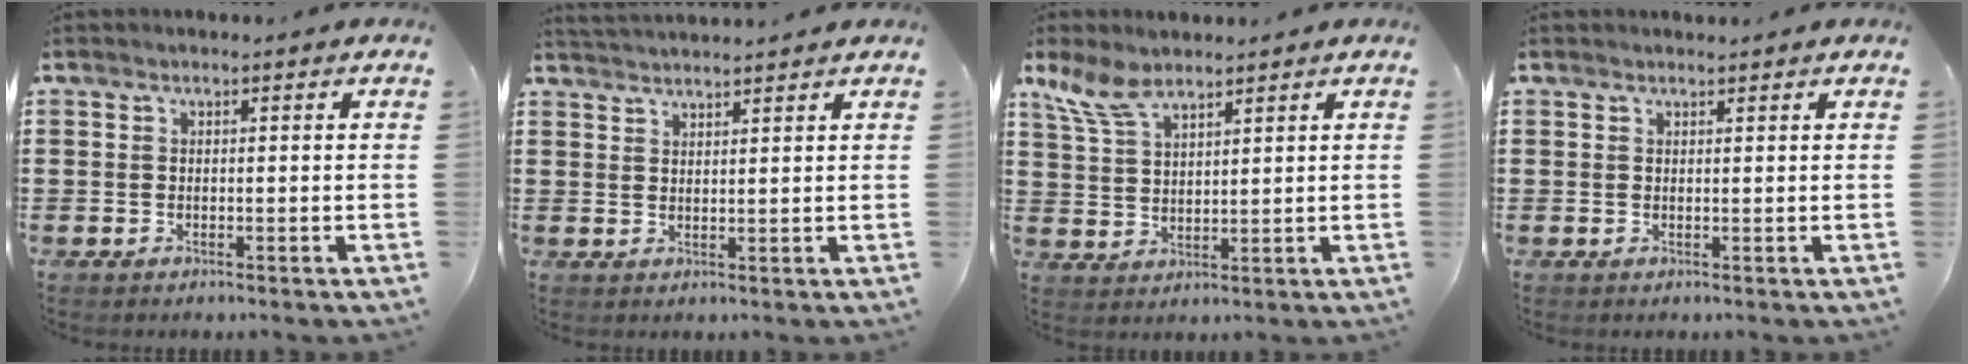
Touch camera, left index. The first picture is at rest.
{"total": 2.2, "force": [2.1, -0.4, 0.1], "torque": [-0.008, -0.003, 0.041]}
{"total": 6.7, "force": [5.2, 2.2, 3.7], "torque": [-0.089, -0.009, 0.097]}
{"total": 0.7, "force": [0.7, 0.0, 0.2], "torque": [-0.006, -0.001, 0.014]}